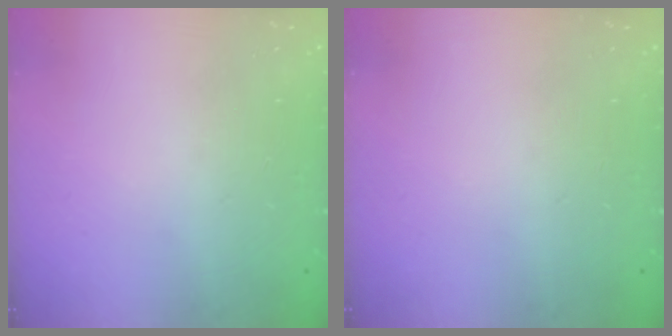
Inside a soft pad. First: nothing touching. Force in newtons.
{"total": 0.0}